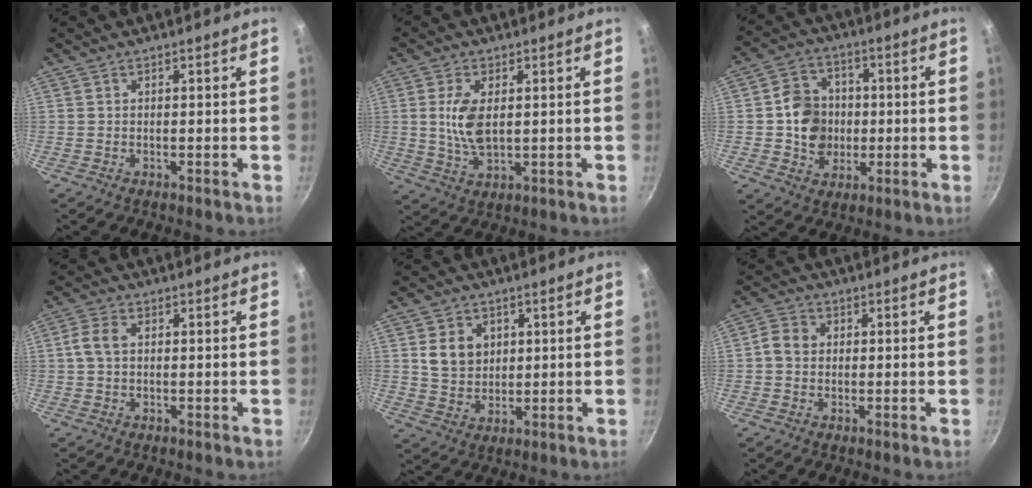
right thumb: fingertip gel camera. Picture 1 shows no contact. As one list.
[{"total": 7.5, "force": [0.9, 3.9, 6.4], "torque": [-0.130, -0.008, 0.023]}, {"total": 11.0, "force": [-0.3, 9.2, 5.9], "torque": [-0.067, 0.014, -0.006]}, {"total": 4.0, "force": [0.5, 2.6, 3.0], "torque": [-0.070, 0.011, 0.006]}, {"total": 7.5, "force": [2.1, 6.1, 3.8], "torque": [-0.037, -0.012, 0.047]}, {"total": 4.1, "force": [0.1, 3.5, 2.2], "torque": [-0.036, 0.011, -0.004]}]